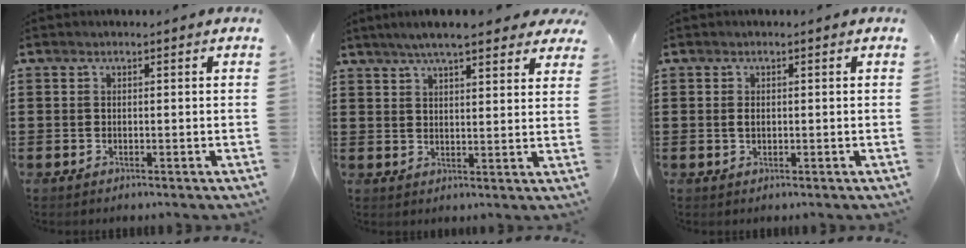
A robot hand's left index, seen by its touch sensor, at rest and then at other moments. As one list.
[{"total": 6.1, "force": [5.2, 0.8, 3.2], "torque": [-0.077, -0.006, 0.093]}, {"total": 1.1, "force": [0.0, 0.6, 0.9], "torque": [-0.020, 0.002, -0.001]}]